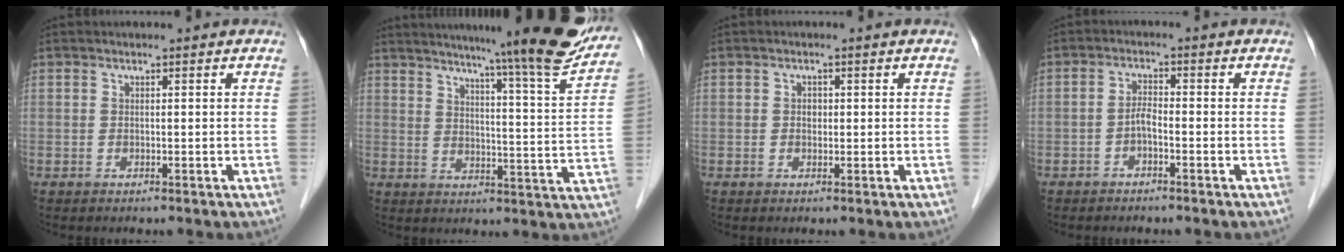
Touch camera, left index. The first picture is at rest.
{"total": 19.9, "force": [17.1, -0.5, 10.2], "torque": [-0.136, -0.049, 0.212]}
{"total": 1.1, "force": [0.1, 0.9, 0.6], "torque": [-0.013, 0.004, 0.000]}
{"total": 2.1, "force": [-1.0, 0.5, 1.7], "torque": [-0.037, 0.006, -0.021]}